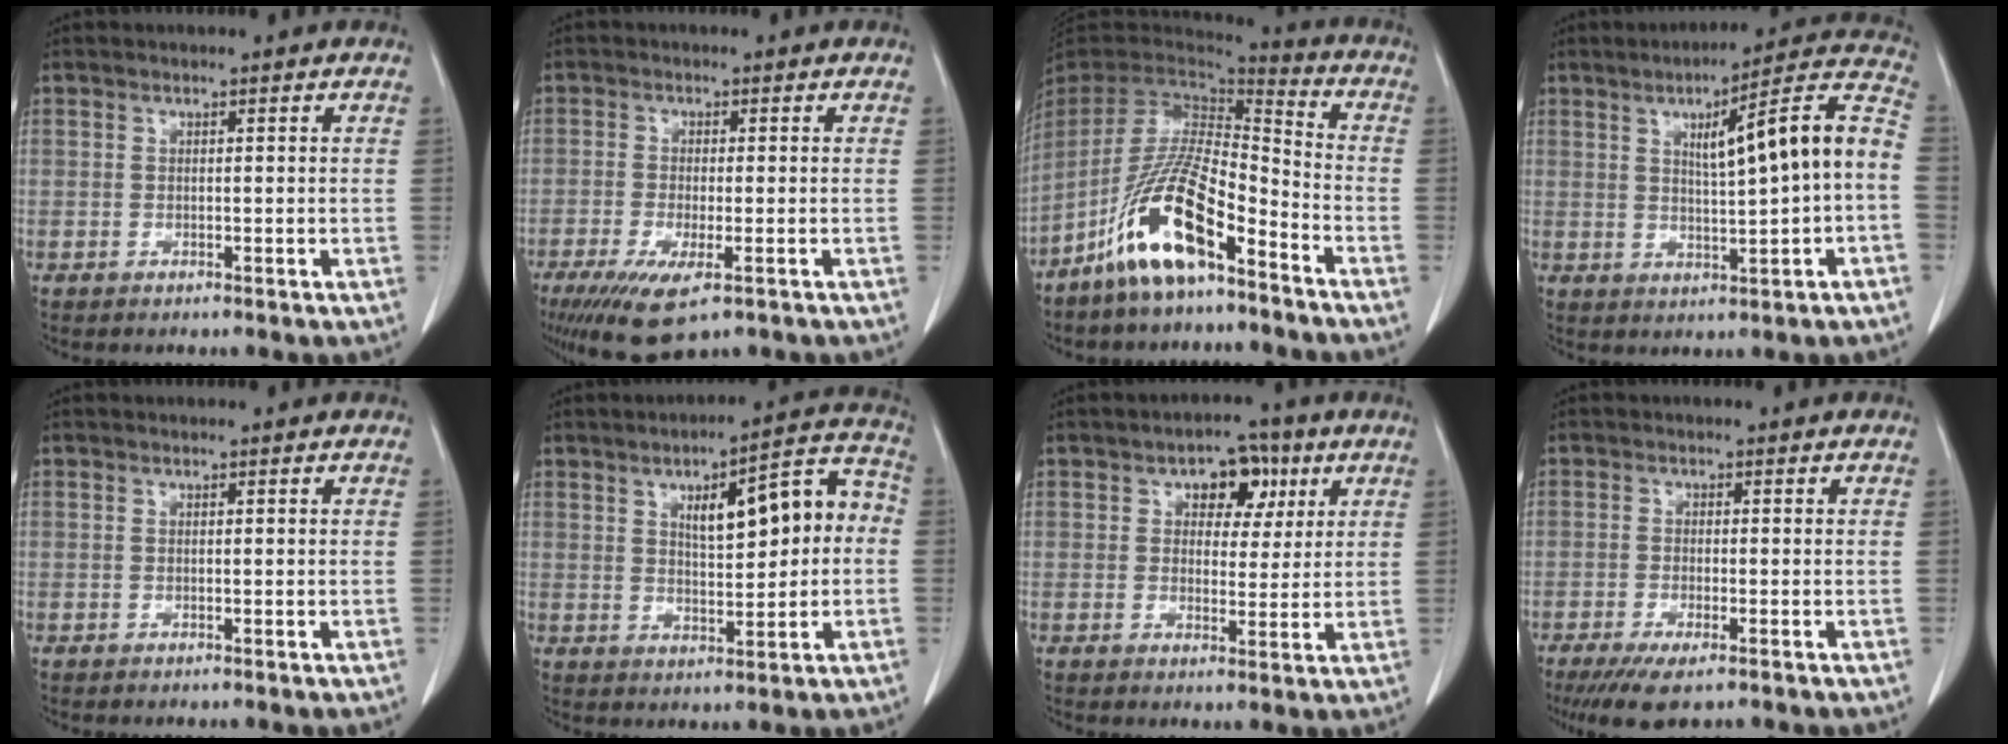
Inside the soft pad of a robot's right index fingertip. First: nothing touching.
{"total": 7.8, "force": [-4.3, 2.0, 6.2], "torque": [-0.114, -0.023, -0.069]}
{"total": 14.6, "force": [-8.9, 3.2, 11.2], "torque": [-0.228, -0.007, -0.165]}
{"total": 13.6, "force": [0.9, 0.7, 13.6], "torque": [-0.193, 0.029, 0.014]}
{"total": 0.0}
{"total": 11.7, "force": [1.7, 3.8, 11.0], "torque": [-0.151, 0.038, 0.028]}
{"total": 6.2, "force": [2.6, 4.0, 4.0], "torque": [-0.050, 0.017, 0.036]}
{"total": 5.5, "force": [-3.6, 1.2, 3.9], "torque": [-0.072, -0.015, -0.056]}